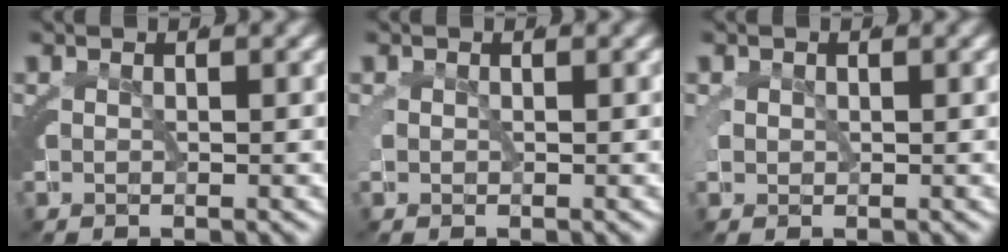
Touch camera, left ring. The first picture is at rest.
{"total": 0.7, "force": [-0.1, 0.6, 0.3], "torque": [-0.013, 0.000, -0.001]}
{"total": 1.3, "force": [0.2, 1.2, 0.6], "torque": [-0.023, -0.003, 0.004]}